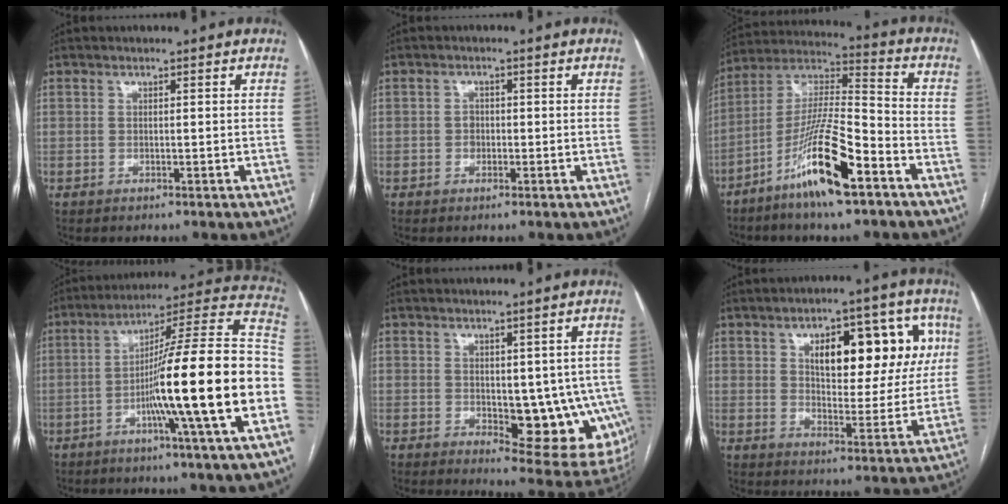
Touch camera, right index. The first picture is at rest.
{"total": 1.5, "force": [-0.2, 1.3, 0.7], "torque": [-0.009, 0.005, -0.003]}
{"total": 15.6, "force": [-8.5, 1.6, 13.0], "torque": [-0.254, -0.017, -0.156]}
{"total": 22.4, "force": [-5.7, -1.3, 21.7], "torque": [-0.275, 0.008, -0.103]}
{"total": 12.4, "force": [-1.7, 5.3, 11.1], "torque": [-0.101, -0.002, -0.006]}
{"total": 15.6, "force": [5.4, 7.0, 12.9], "torque": [-0.163, 0.028, 0.081]}